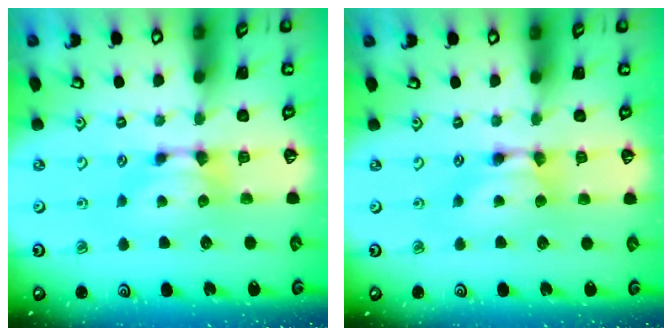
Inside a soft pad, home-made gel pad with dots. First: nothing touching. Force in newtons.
{"total": 1.7, "press": 1.6, "slide": 0.2}